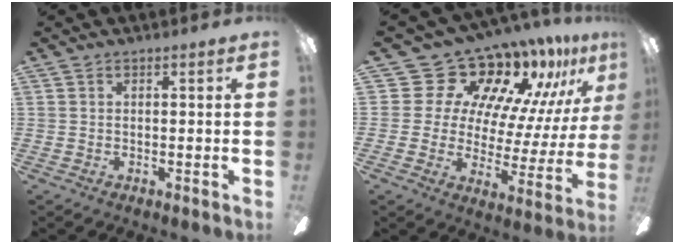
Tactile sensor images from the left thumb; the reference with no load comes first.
{"total": 19.2, "force": [14.6, 10.2, 7.1], "torque": [-0.120, -0.114, 0.269]}